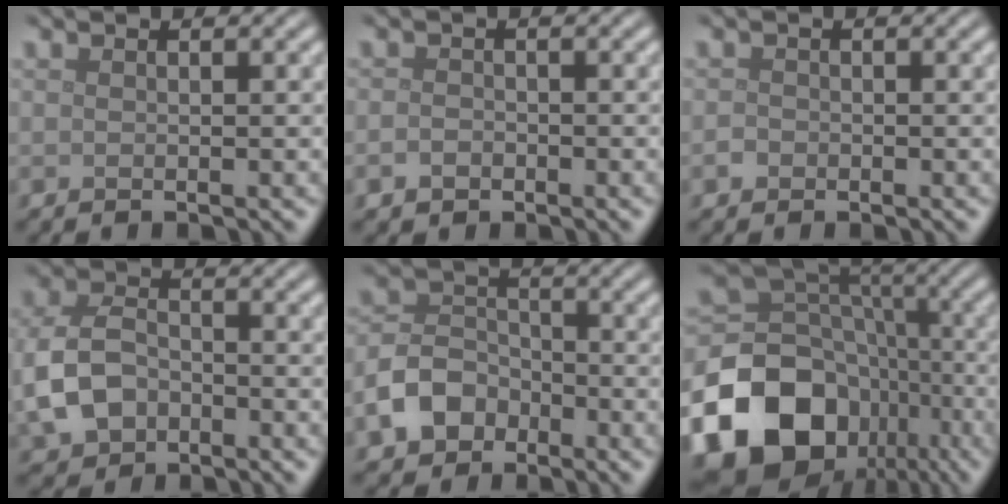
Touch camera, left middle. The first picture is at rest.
{"total": 1.3, "force": [-0.6, 1.0, 0.5], "torque": [-0.008, -0.001, -0.015]}
{"total": 0.8, "force": [-0.4, 0.7, 0.2], "torque": [-0.001, -0.001, -0.010]}
{"total": 5.5, "force": [-1.9, 4.0, 3.3], "torque": [-0.080, 0.000, -0.042]}
{"total": 5.3, "force": [-2.7, 4.0, 2.3], "torque": [-0.043, 0.002, -0.059]}
{"total": 16.8, "force": [-7.6, 12.6, 8.0], "torque": [-0.188, -0.019, -0.130]}